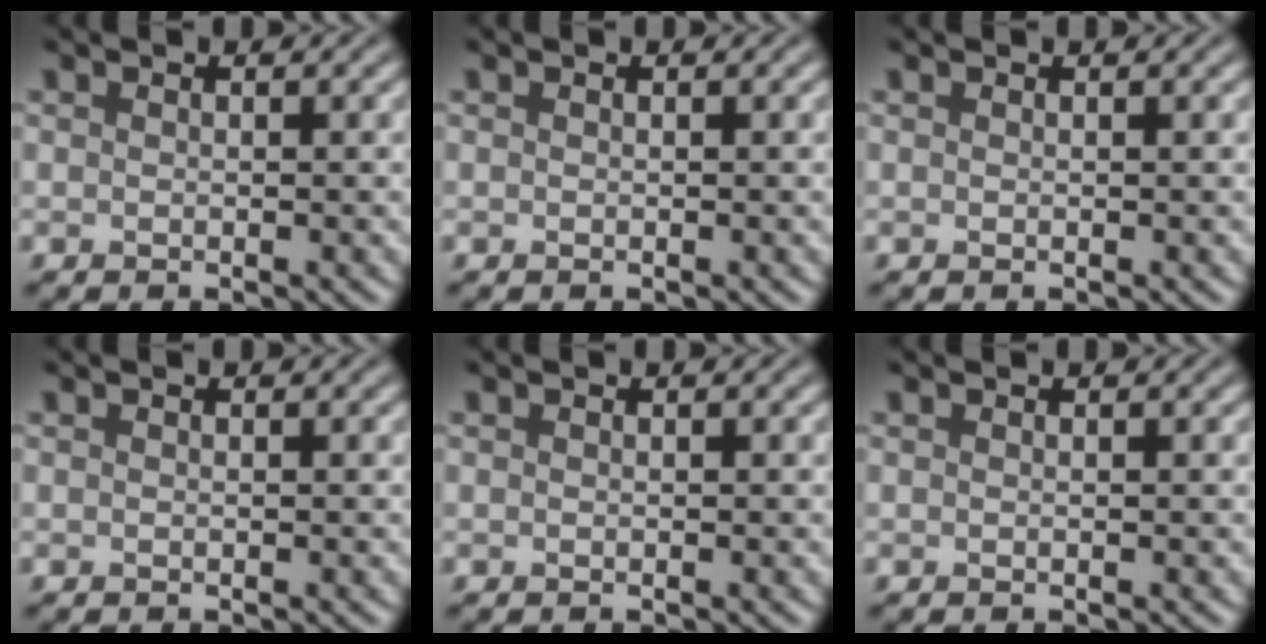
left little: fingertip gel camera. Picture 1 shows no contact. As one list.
[{"total": 0.0}, {"total": 0.0}, {"total": 0.0}, {"total": 0.0}, {"total": 0.0}]